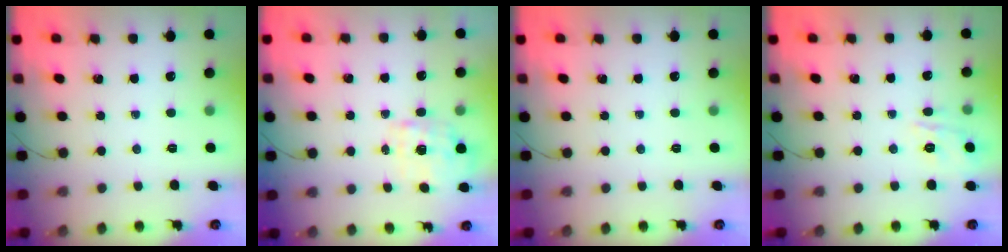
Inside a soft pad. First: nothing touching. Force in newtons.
{"total": 1.8, "press": 1.7, "slide": 0.5}
{"total": 0.0}
{"total": 7.2, "press": 7.2, "slide": 1.1}